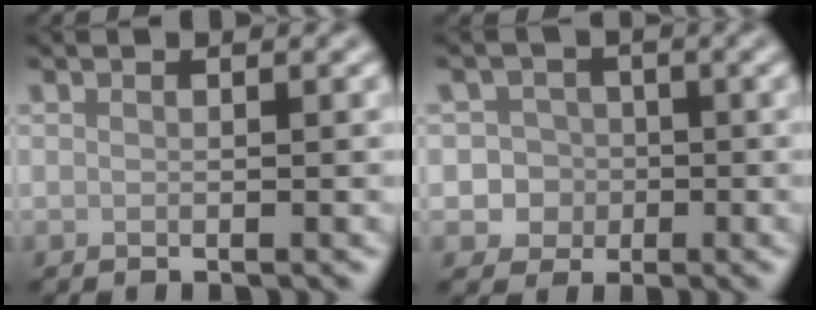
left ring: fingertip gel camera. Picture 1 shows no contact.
{"total": 4.0, "force": [-0.9, 3.8, 0.8], "torque": [0.021, 0.011, -0.034]}